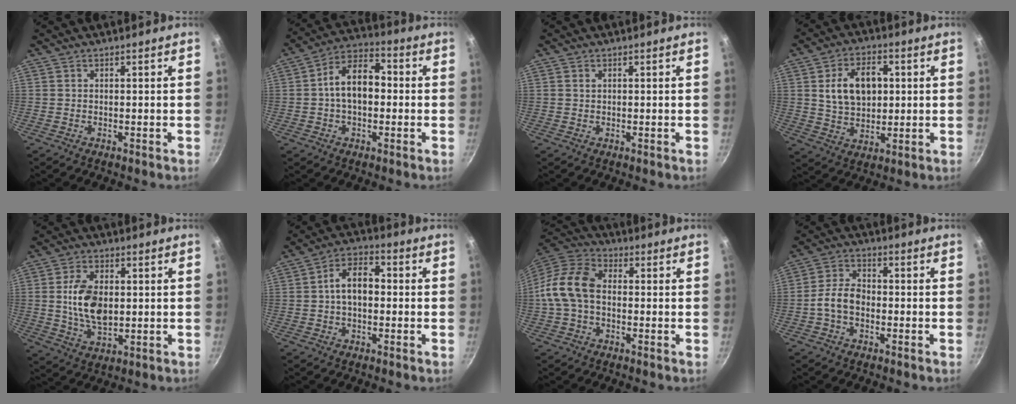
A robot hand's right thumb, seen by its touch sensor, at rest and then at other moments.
{"total": 10.9, "force": [-0.1, 6.9, 8.4], "torque": [-0.110, 0.037, -0.016]}
{"total": 0.7, "force": [0.3, 0.6, 0.4], "torque": [-0.006, 0.002, 0.005]}
{"total": 11.8, "force": [2.2, 8.0, 8.4], "torque": [-0.117, 0.000, 0.039]}
{"total": 10.2, "force": [0.7, 6.1, 8.1], "torque": [-0.140, -0.006, 0.015]}
{"total": 8.1, "force": [0.0, 5.2, 6.3], "torque": [-0.083, 0.030, -0.011]}
{"total": 11.9, "force": [-0.7, 8.1, 8.6], "torque": [-0.153, 0.037, -0.032]}
{"total": 6.0, "force": [-1.7, 4.0, 4.1], "torque": [-0.070, 0.029, -0.042]}